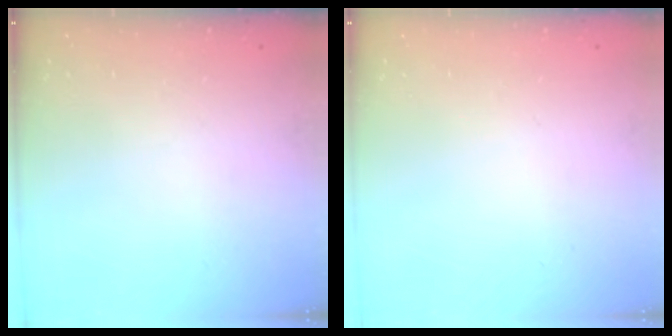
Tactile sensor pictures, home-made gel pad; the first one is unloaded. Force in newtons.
{"total": 0.0}